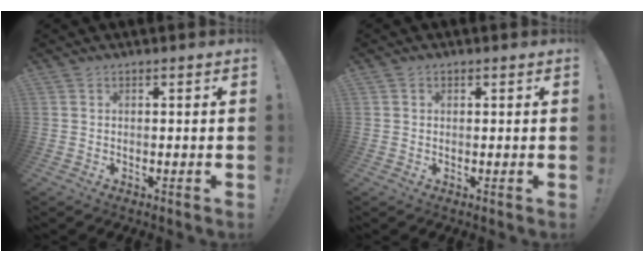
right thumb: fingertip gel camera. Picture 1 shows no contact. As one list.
[{"total": 0.6, "force": [0.3, 0.6, 0.1], "torque": [0.003, 0.000, 0.004]}]